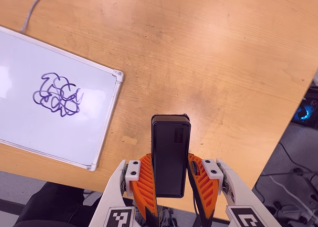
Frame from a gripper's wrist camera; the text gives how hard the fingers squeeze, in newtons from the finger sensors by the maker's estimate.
{"total": 4.2, "left": 2.8, "right": 5.6}